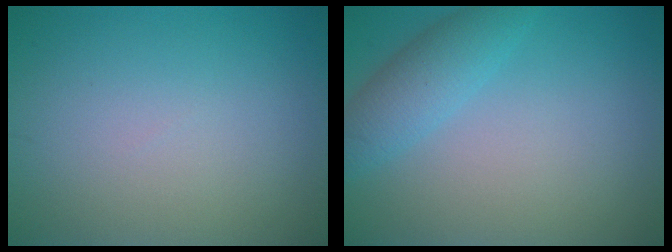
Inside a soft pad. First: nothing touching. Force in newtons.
{"total": 3.2, "press": 3.1, "slide": 0.2}